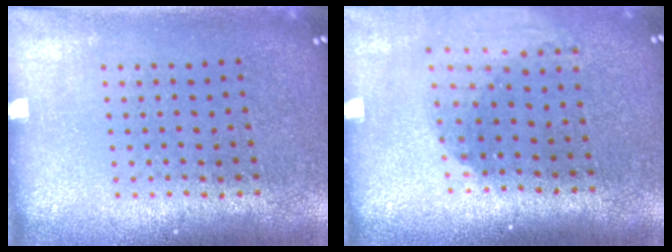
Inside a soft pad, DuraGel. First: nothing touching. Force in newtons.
{"total": 1.9, "press": 1.5, "slide": 1.2}